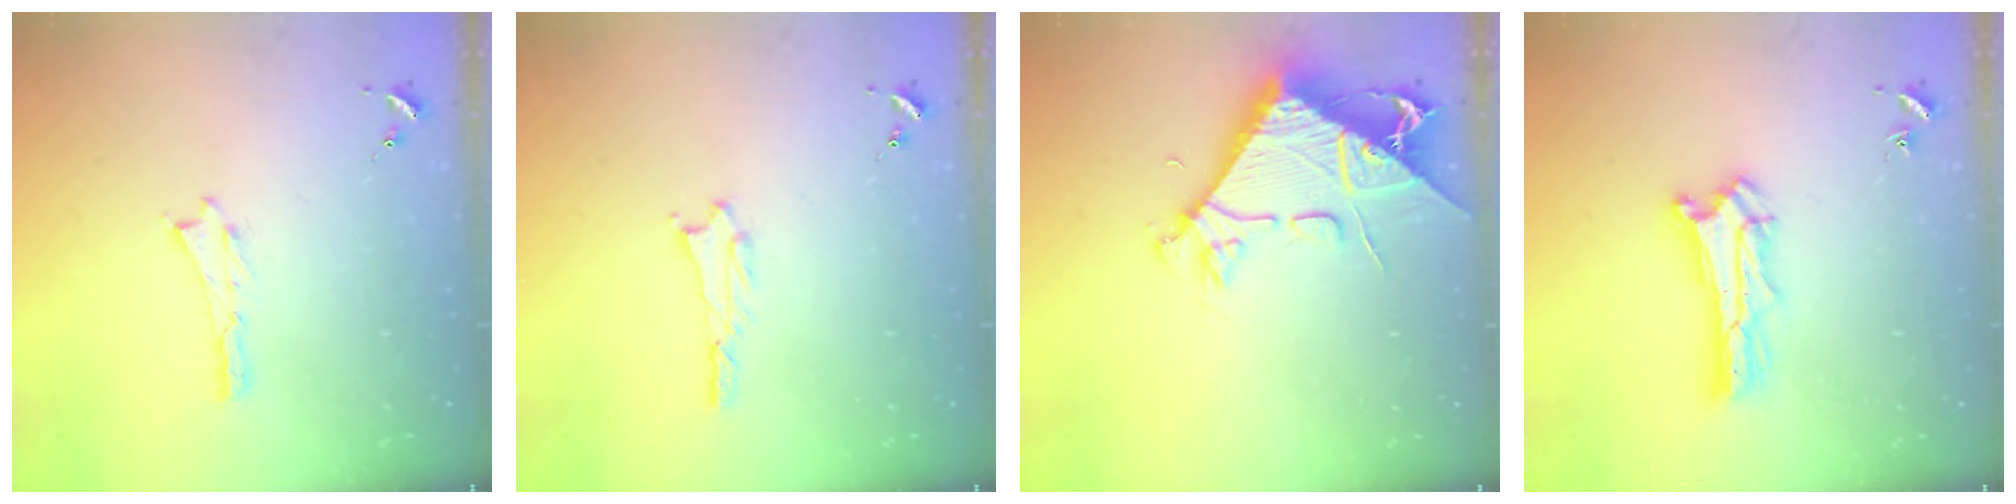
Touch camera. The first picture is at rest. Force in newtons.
{"total": 1.0, "press": 1.0, "slide": 0.1}
{"total": 10.1, "press": 10.0, "slide": 1.2}
{"total": 1.4, "press": 1.4, "slide": 0.2}